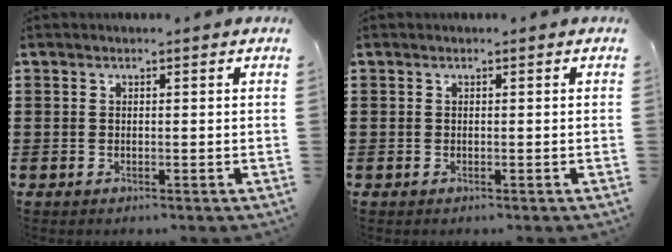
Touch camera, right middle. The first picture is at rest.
{"total": 0.0}